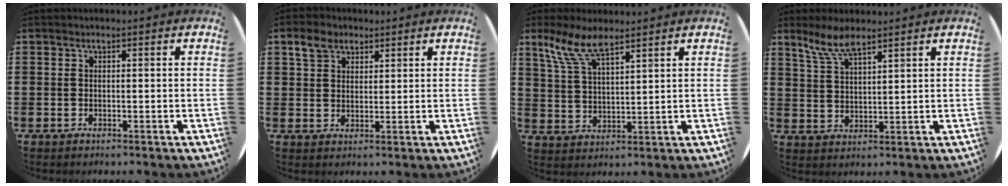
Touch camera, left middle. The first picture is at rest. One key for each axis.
{"total": 3.6, "fx": 2.6, "fy": 2.2, "fz": 1.4, "tx": -0.016, "ty": 0.002, "tz": 0.045}
{"total": 7.1, "fx": 5.4, "fy": 1.8, "fz": 4.3, "tx": -0.098, "ty": -0.009, "tz": 0.096}
{"total": 5.5, "fx": 4.3, "fy": 1.4, "fz": 3.1, "tx": -0.070, "ty": -0.005, "tz": 0.078}